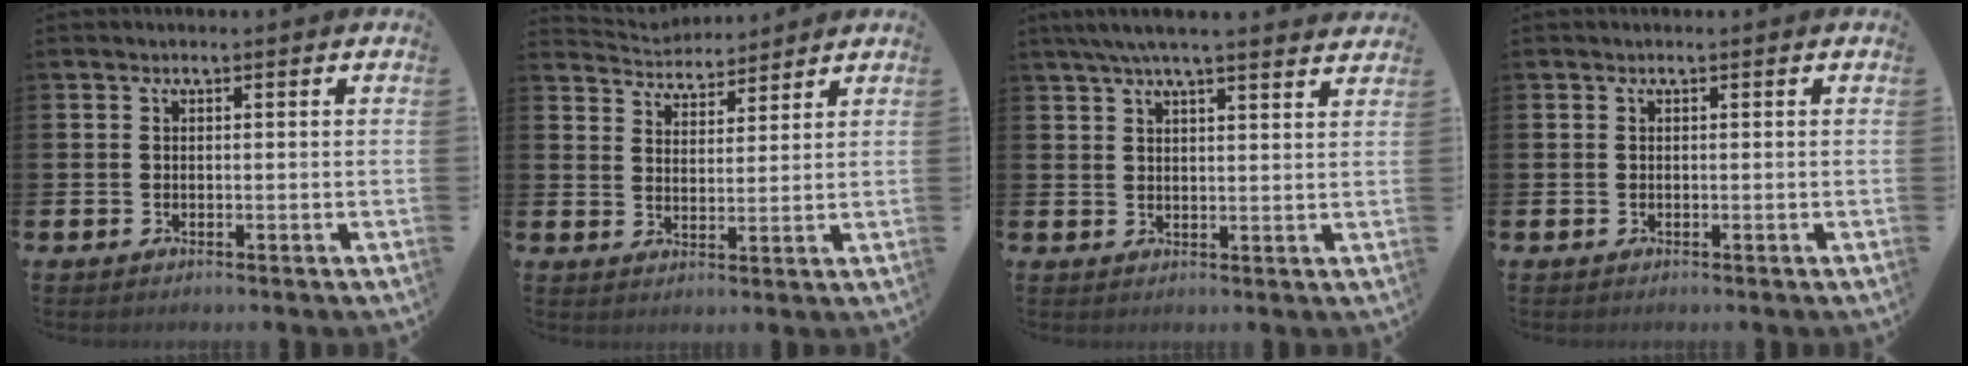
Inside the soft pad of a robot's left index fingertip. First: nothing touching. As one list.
[{"total": 4.4, "force": [4.3, 0.9, -0.5], "torque": [-0.009, -0.028, 0.077]}, {"total": 5.6, "force": [5.1, 0.2, 2.2], "torque": [-0.055, -0.012, 0.094]}, {"total": 0.0}]